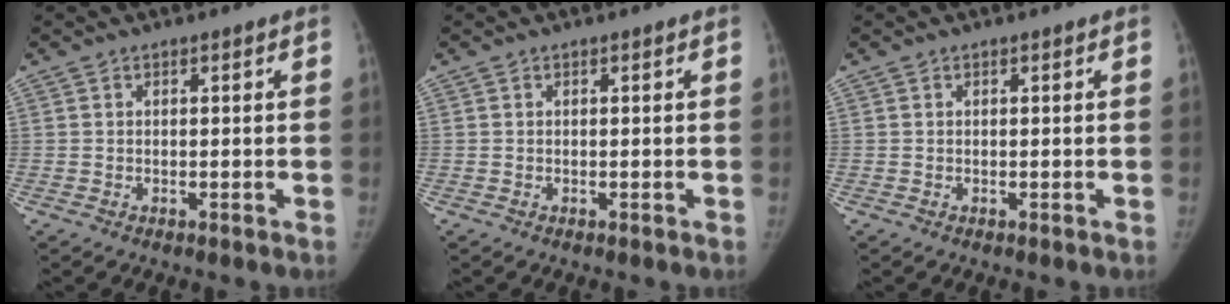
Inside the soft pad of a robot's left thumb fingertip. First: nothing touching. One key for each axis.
{"total": 0.0}
{"total": 0.0}